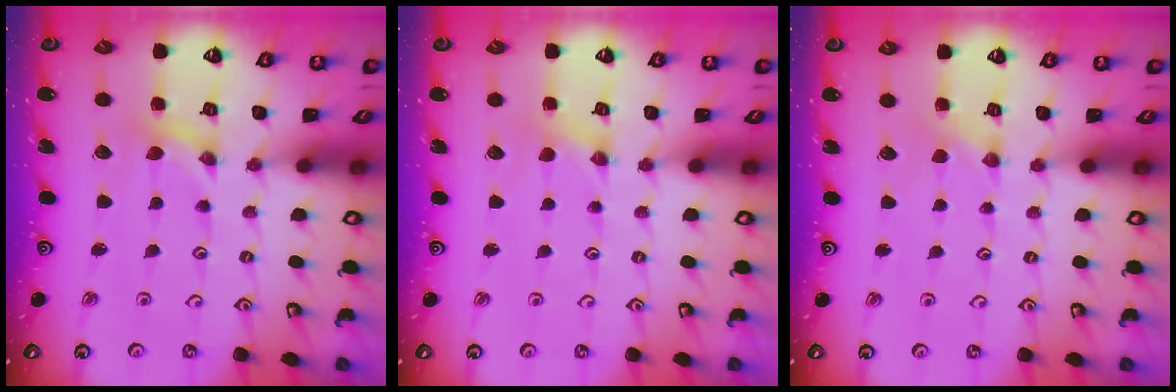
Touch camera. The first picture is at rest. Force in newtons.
{"total": 0.9, "press": 0.8, "slide": 0.2}
{"total": 1.1, "press": 1.1, "slide": 0.2}